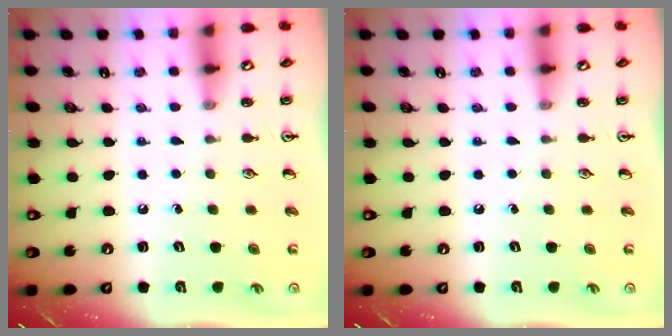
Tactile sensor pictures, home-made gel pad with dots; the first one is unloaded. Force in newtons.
{"total": 0.0}